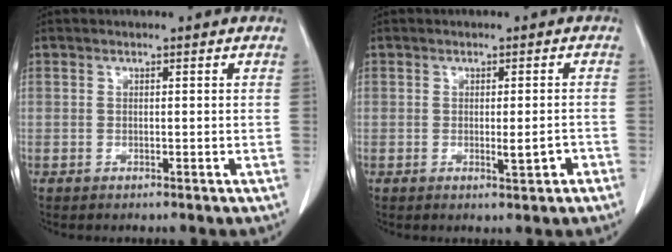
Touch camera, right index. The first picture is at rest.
{"total": 2.6, "force": [-1.0, 0.5, 2.3], "torque": [-0.031, -0.002, -0.010]}